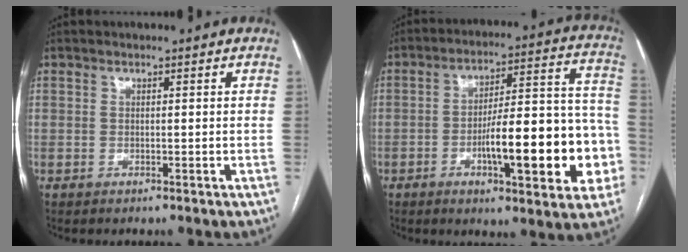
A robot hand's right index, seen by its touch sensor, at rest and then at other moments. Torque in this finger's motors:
{"motor_torque": [1.38, -0.76, 0.73, 0.21]}